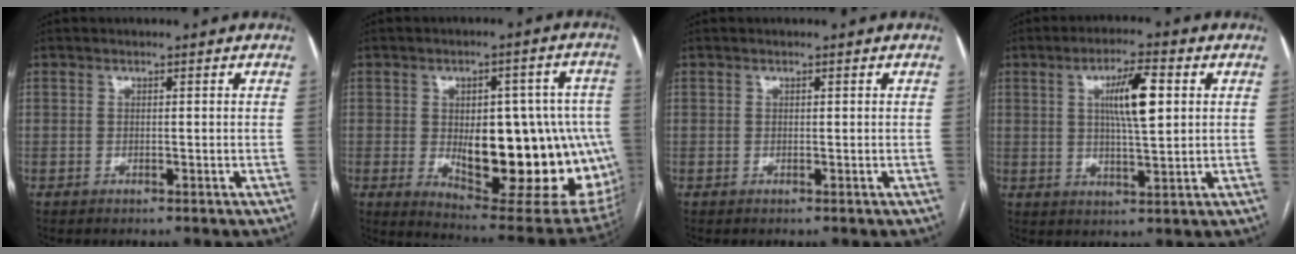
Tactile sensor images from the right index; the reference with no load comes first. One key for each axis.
{"total": 24.6, "fx": -3.1, "fy": 9.5, "fz": 22.5, "tx": -0.232, "ty": 0.009, "tz": -0.011}
{"total": 0.0}
{"total": 8.2, "fx": 2.1, "fy": 1.4, "fz": 7.8, "tx": -0.139, "ty": 0.008, "tz": 0.039}